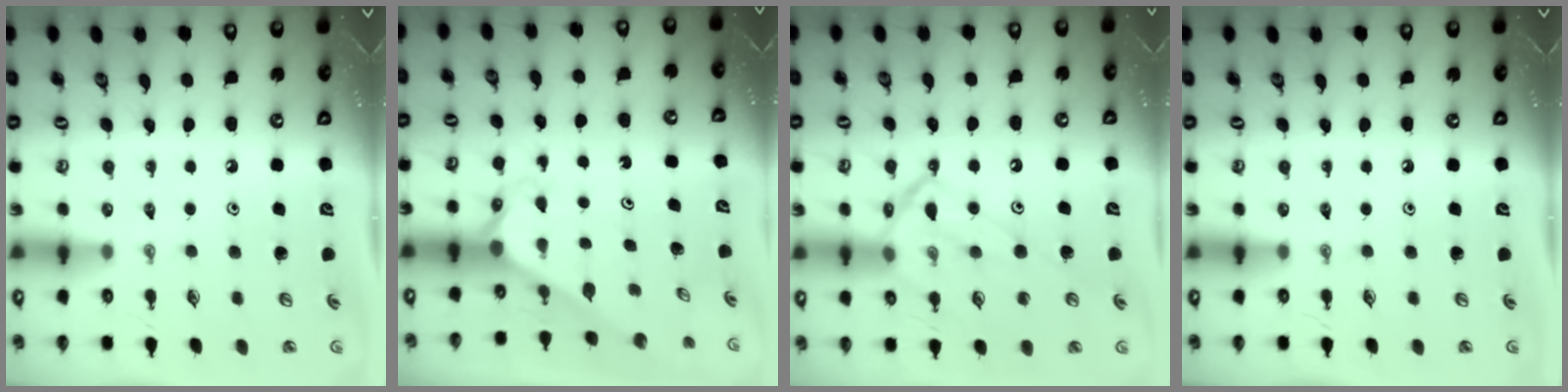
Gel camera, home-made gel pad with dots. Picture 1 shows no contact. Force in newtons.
{"total": 2.2, "press": 2.2, "slide": 0.2}
{"total": 15.7, "press": 15.6, "slide": 1.3}
{"total": 0.0}